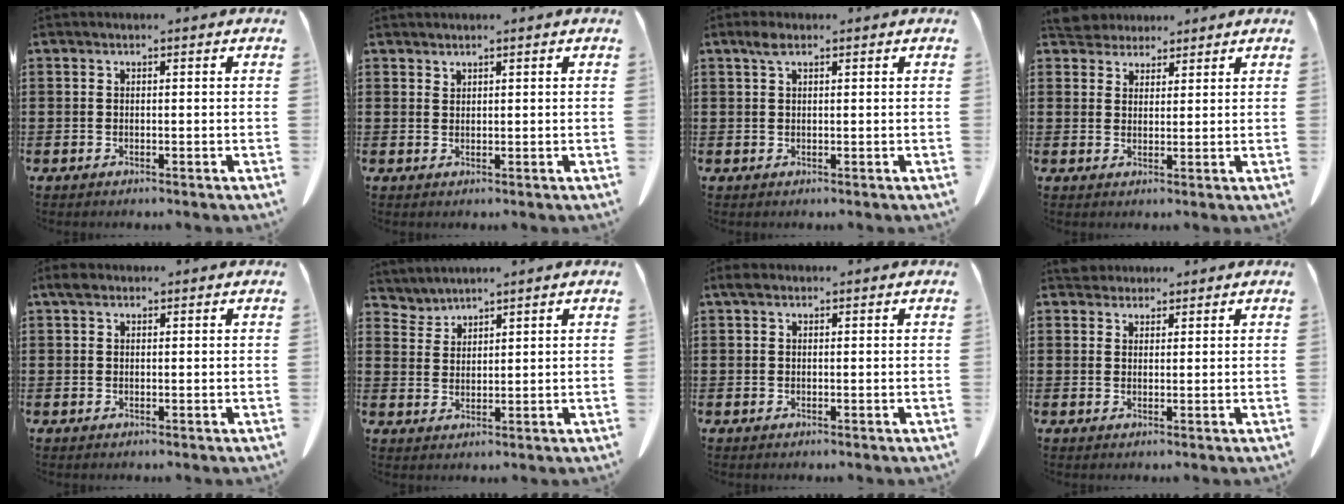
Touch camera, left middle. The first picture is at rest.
{"total": 1.0, "force": [1.0, 0.1, 0.1], "torque": [-0.004, -0.001, 0.021]}
{"total": 1.8, "force": [0.8, 0.7, 1.4], "torque": [-0.031, 0.003, 0.014]}
{"total": 4.1, "force": [3.8, 1.2, 0.4], "torque": [-0.022, -0.008, 0.075]}
{"total": 1.3, "force": [0.7, 0.8, 0.8], "torque": [-0.019, 0.006, 0.012]}
{"total": 2.4, "force": [2.4, 0.1, -0.4], "torque": [-0.001, -0.009, 0.047]}
{"total": 0.8, "force": [0.2, 0.5, 0.6], "torque": [-0.014, 0.006, 0.003]}
{"total": 2.4, "force": [2.2, 1.0, 0.2], "torque": [-0.002, -0.001, 0.043]}